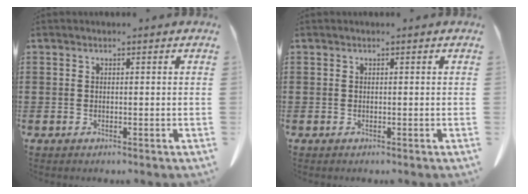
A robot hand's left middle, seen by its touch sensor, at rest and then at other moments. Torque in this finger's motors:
{"motor_torque": [0.18, -0.08, -0.04, 0.01]}